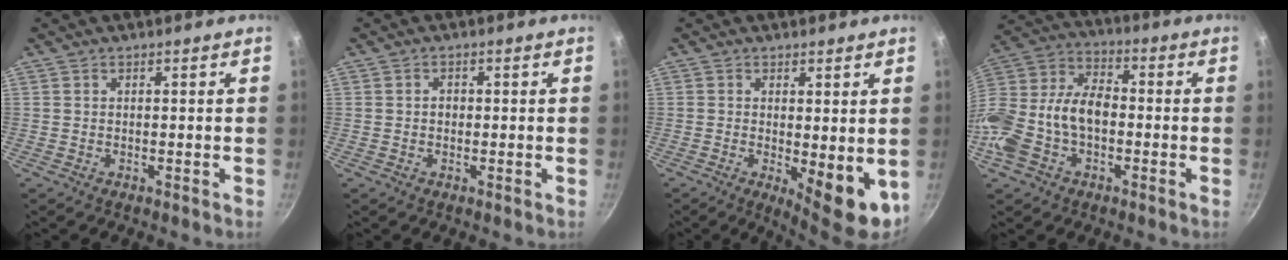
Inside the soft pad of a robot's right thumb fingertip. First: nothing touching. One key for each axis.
{"total": 1.2, "fx": -0.1, "fy": 1.0, "fz": 0.6, "tx": -0.007, "ty": 0.004, "tz": -0.003}
{"total": 8.4, "fx": -0.9, "fy": 3.1, "fz": 7.8, "tx": -0.098, "ty": -0.010, "tz": -0.001}
{"total": 18.6, "fx": -3.3, "fy": 12.6, "fz": 13.3, "tx": -0.257, "ty": 0.049, "tz": -0.074}